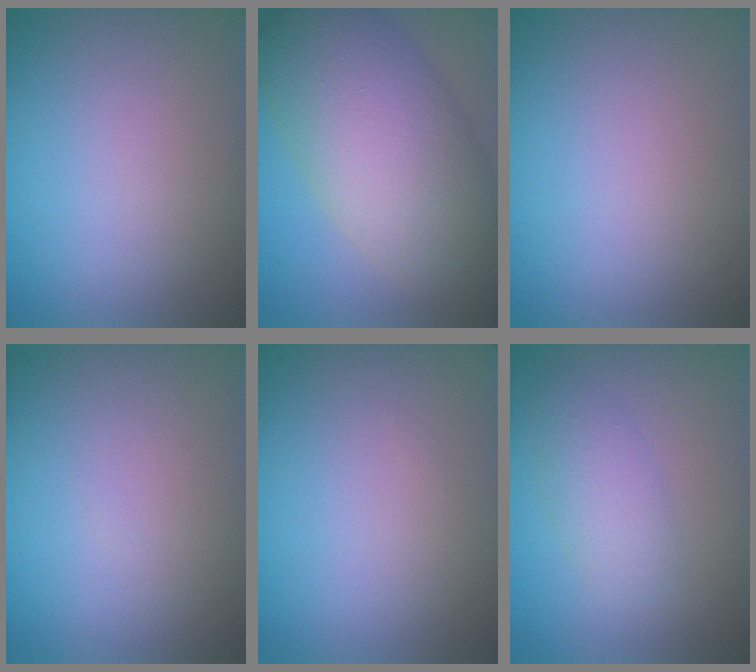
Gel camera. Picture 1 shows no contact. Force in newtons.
{"total": 10.5, "press": 10.4, "slide": 0.7}
{"total": 0.0}
{"total": 0.0}
{"total": 0.0}
{"total": 2.6, "press": 2.6, "slide": 0.1}